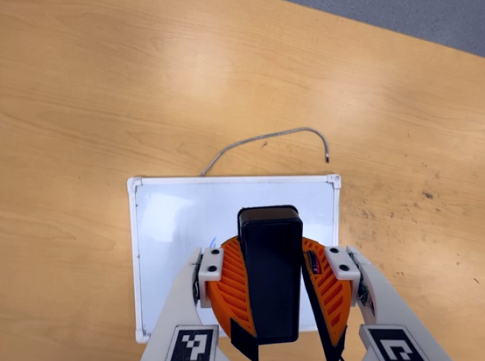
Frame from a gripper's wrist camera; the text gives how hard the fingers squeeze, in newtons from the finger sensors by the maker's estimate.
{"total": 10.4, "left": 10.3, "right": 10.5}